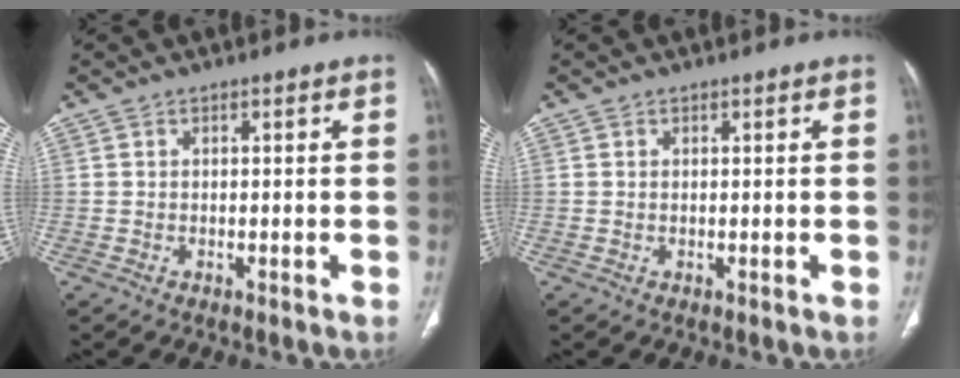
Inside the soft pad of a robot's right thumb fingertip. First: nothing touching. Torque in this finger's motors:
{"motor_torque": [0.11, -0.03, -0.05, -0.31, -0.06]}